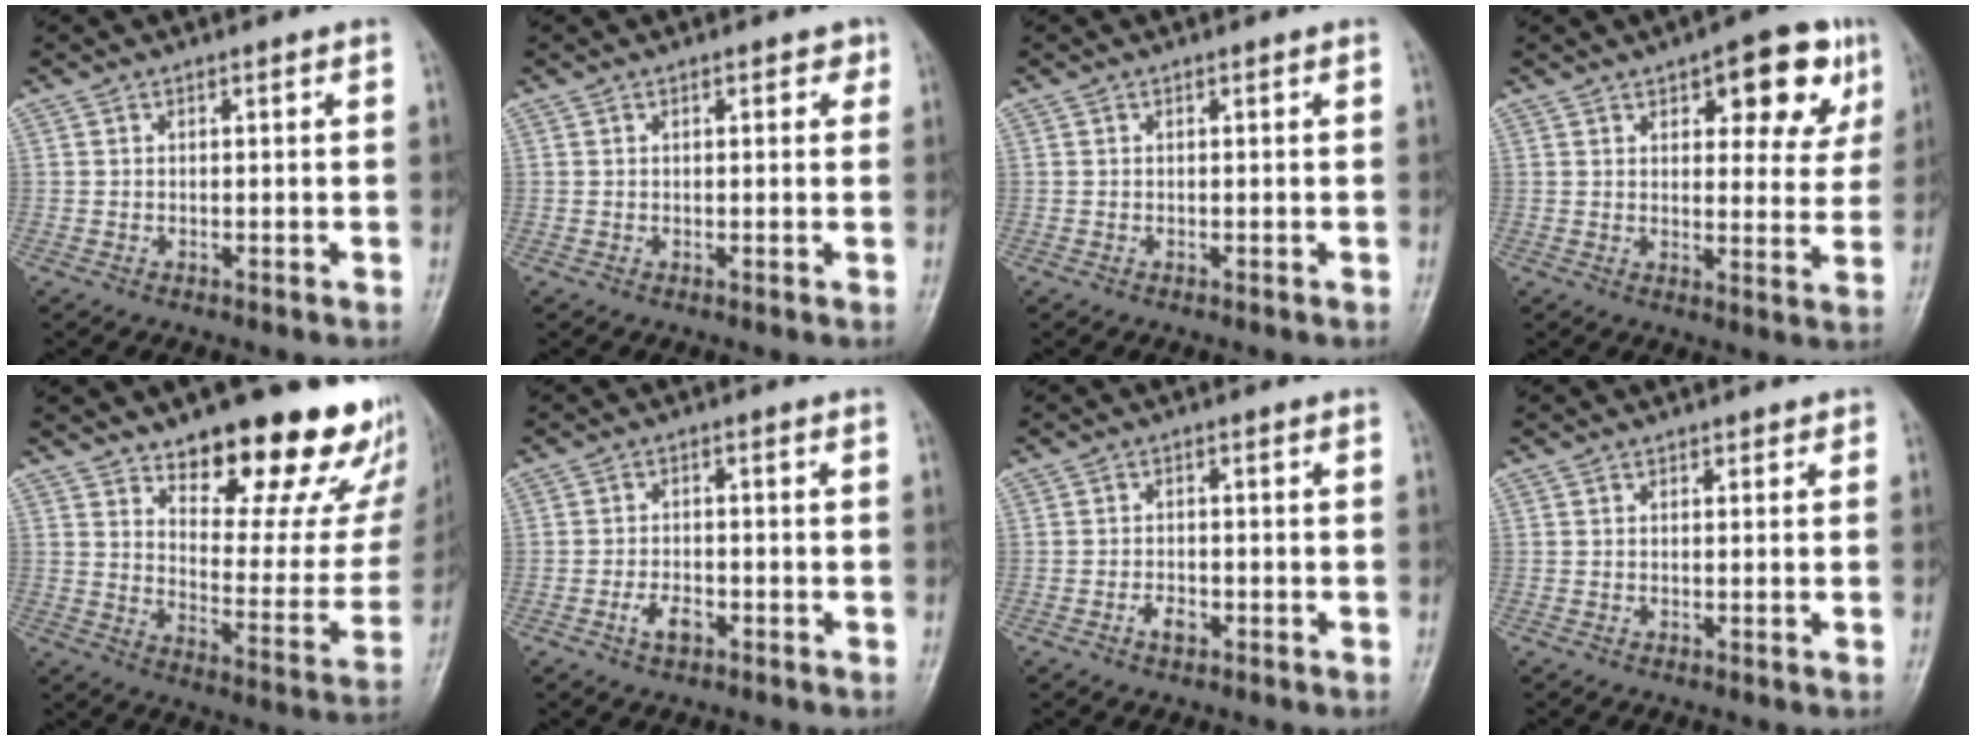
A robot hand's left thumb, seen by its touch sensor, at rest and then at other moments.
{"total": 2.0, "force": [0.9, 1.1, 1.4], "torque": [-0.006, 0.001, 0.008]}
{"total": 0.0}
{"total": 13.1, "force": [6.4, 5.6, 9.9], "torque": [-0.079, -0.017, 0.076]}
{"total": 24.6, "force": [17.1, 9.6, 14.9], "torque": [-0.148, -0.104, 0.232]}
{"total": 3.5, "force": [-1.8, 1.8, 2.4], "torque": [-0.043, 0.014, -0.032]}
{"total": 2.5, "force": [-1.3, 1.4, 1.6], "torque": [-0.025, 0.010, -0.022]}
{"total": 0.9, "force": [0.5, 0.6, 0.4], "torque": [0.005, -0.001, 0.003]}